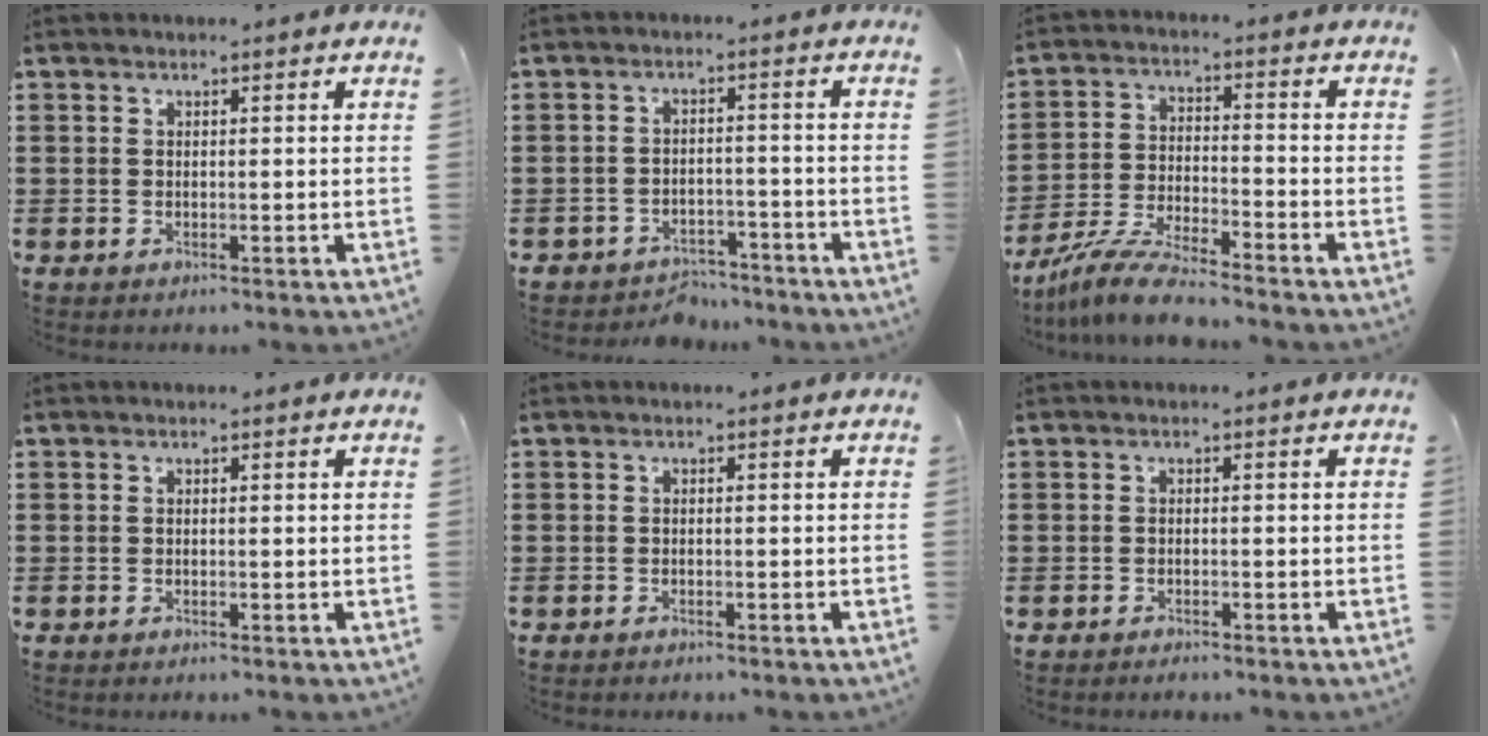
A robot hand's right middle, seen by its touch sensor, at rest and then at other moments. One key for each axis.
{"total": 3.8, "fx": -3.7, "fy": 1.0, "fz": -0.2, "tx": -0.004, "ty": 0.002, "tz": -0.080}
{"total": 8.0, "fx": -7.4, "fy": 0.5, "fz": 3.2, "tx": -0.069, "ty": 0.002, "tz": -0.144}
{"total": 0.0}
{"total": 0.7, "fx": -0.7, "fy": 0.3, "fz": 0.0, "tx": 0.001, "ty": 0.003, "tz": -0.015}
{"total": 0.9, "fx": -0.9, "fy": 0.3, "fz": -0.1, "tx": 0.000, "ty": 0.004, "tz": -0.021}